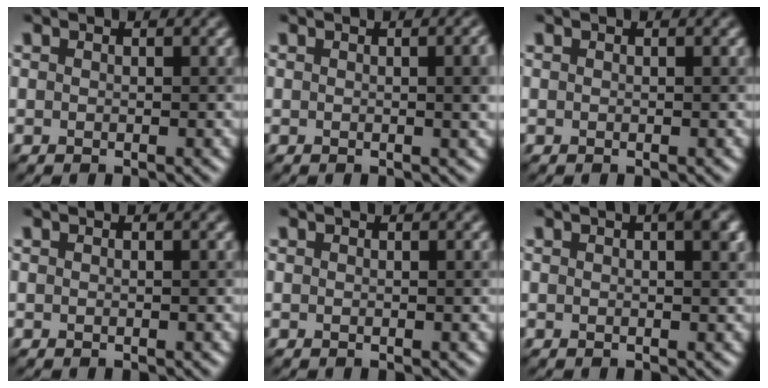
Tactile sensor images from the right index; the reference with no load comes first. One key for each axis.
{"total": 3.2, "fx": 0.3, "fy": 1.1, "fz": 3.0, "tx": -0.018, "ty": 0.017, "tz": 0.000}
{"total": 0.0}
{"total": 0.0}
{"total": 0.6, "fx": 0.1, "fy": 0.2, "fz": 0.5, "tx": -0.003, "ty": 0.004, "tz": -0.002}
{"total": 1.6, "fx": 0.7, "fy": 0.2, "fz": 1.5, "tx": -0.016, "ty": 0.008, "tz": 0.011}